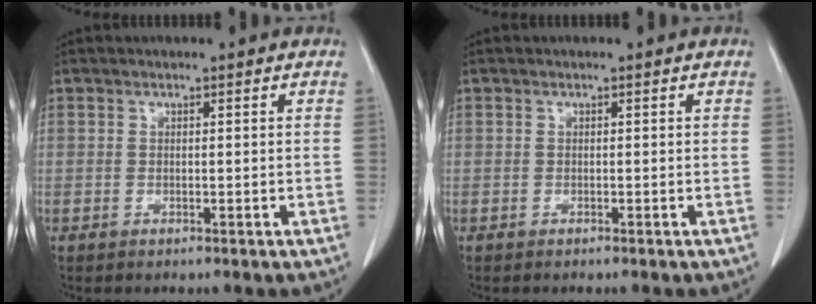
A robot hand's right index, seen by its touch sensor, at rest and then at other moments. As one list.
[{"total": 0.0}]